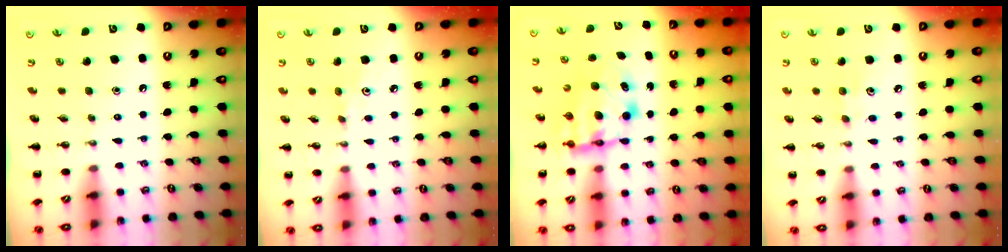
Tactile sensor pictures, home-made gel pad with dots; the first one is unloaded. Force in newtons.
{"total": 4.2, "press": 3.9, "slide": 1.4}
{"total": 6.5, "press": 6.4, "slide": 1.3}
{"total": 5.8, "press": 5.6, "slide": 1.7}